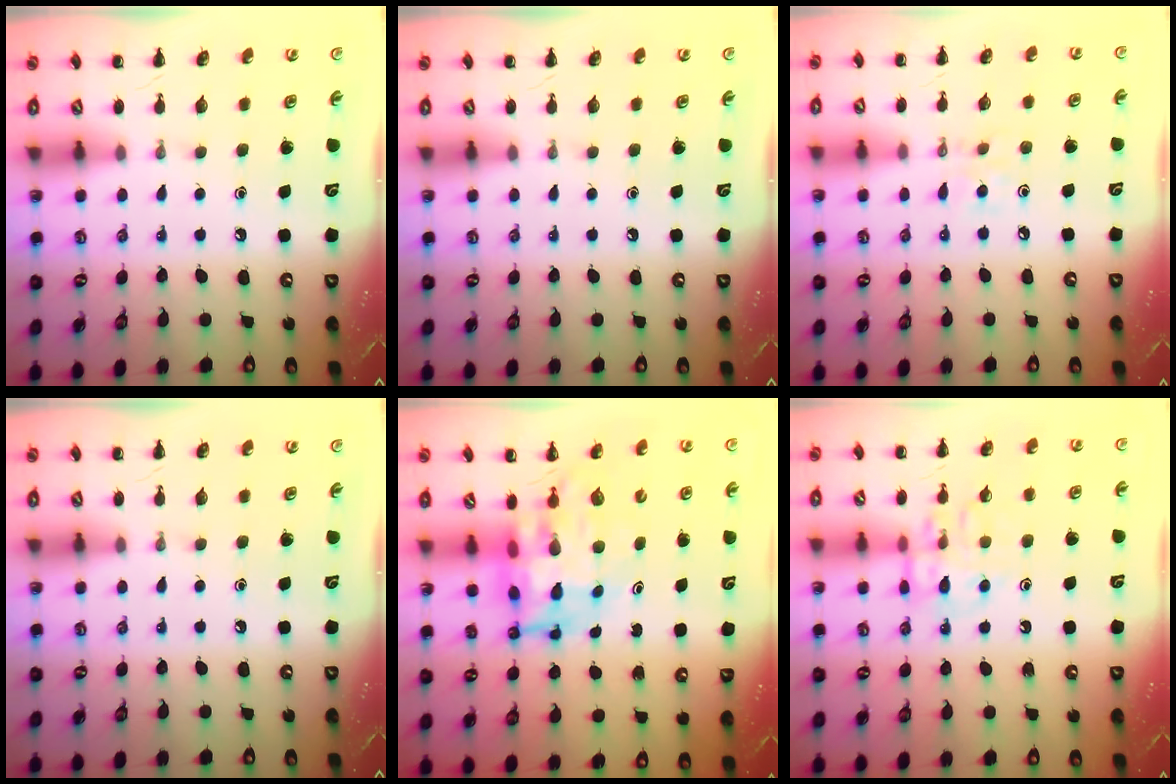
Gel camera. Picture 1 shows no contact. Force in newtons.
{"total": 0.0}
{"total": 5.4, "press": 5.1, "slide": 1.8}
{"total": 0.0}
{"total": 7.2, "press": 6.8, "slide": 2.3}
{"total": 11.5, "press": 11.4, "slide": 0.9}